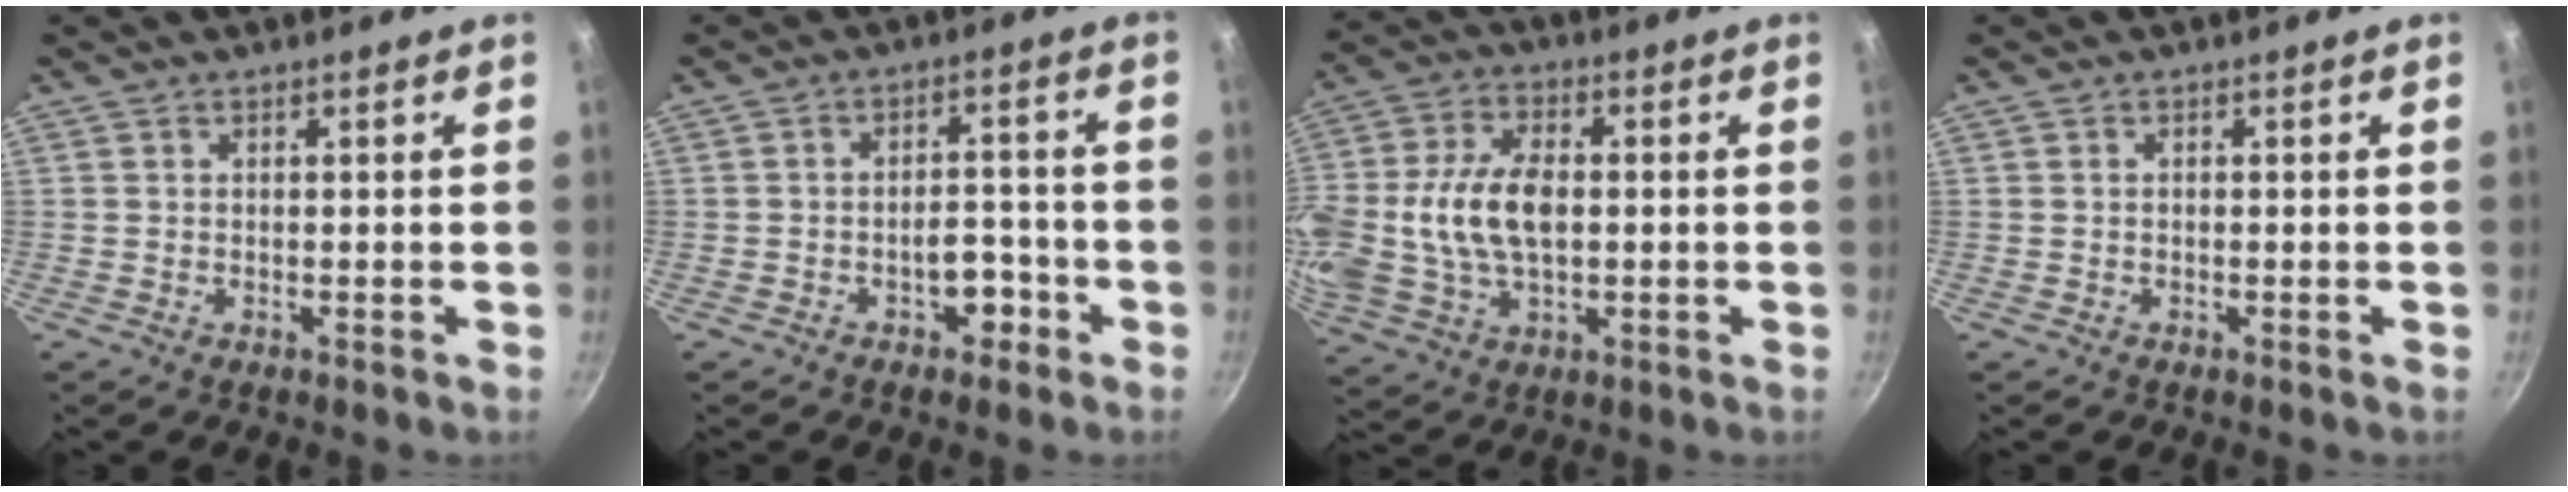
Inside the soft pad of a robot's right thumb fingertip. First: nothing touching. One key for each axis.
{"total": 5.1, "fx": -2.4, "fy": 3.2, "fz": 3.2, "tx": -0.023, "ty": 0.030, "tz": -0.037}
{"total": 18.2, "fx": -0.1, "fy": 11.2, "fz": 14.3, "tx": -0.318, "ty": 0.009, "tz": 0.006}
{"total": 0.0}